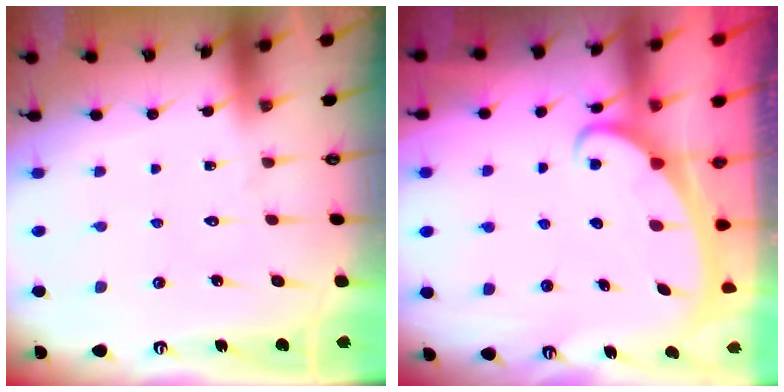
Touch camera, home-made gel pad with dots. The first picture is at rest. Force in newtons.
{"total": 2.3, "press": 2.3, "slide": 0.3}